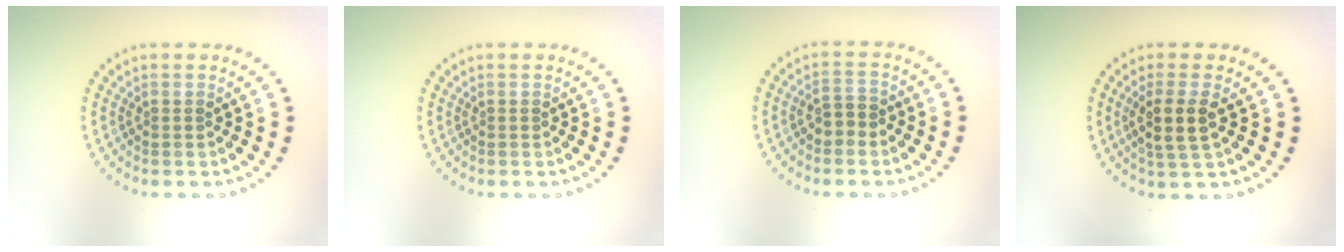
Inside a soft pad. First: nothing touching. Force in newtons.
{"total": 0.0}
{"total": 1.9, "press": 1.8, "slide": 0.6}
{"total": 2.9, "press": 2.5, "slide": 1.4}